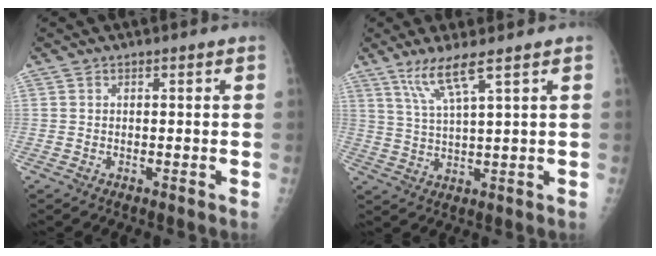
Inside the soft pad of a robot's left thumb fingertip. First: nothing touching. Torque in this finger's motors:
{"motor_torque": [1.01, 0.21, 0.71, -0.53, 0.27]}